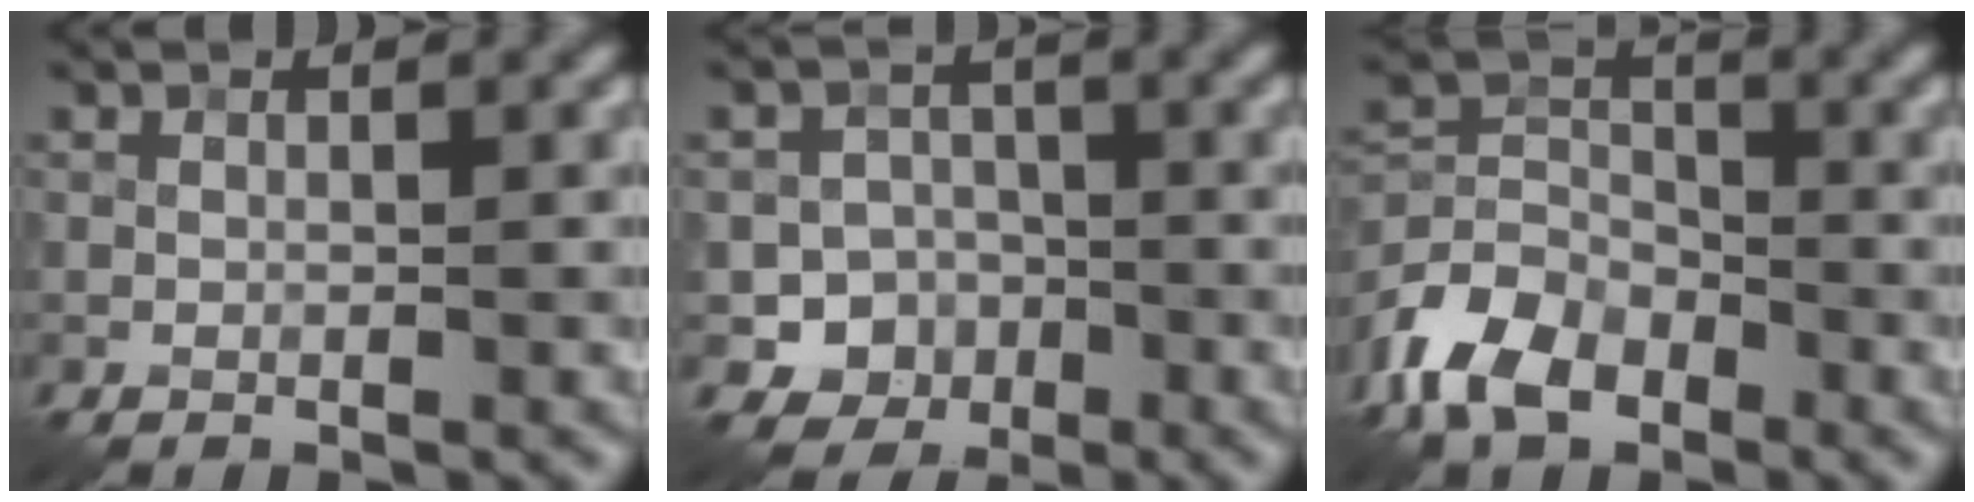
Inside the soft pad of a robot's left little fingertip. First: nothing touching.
{"total": 4.7, "force": [-2.2, 4.1, 0.7], "torque": [0.020, -0.001, -0.048]}
{"total": 6.9, "force": [-4.4, 4.0, 3.5], "torque": [-0.070, -0.001, -0.100]}